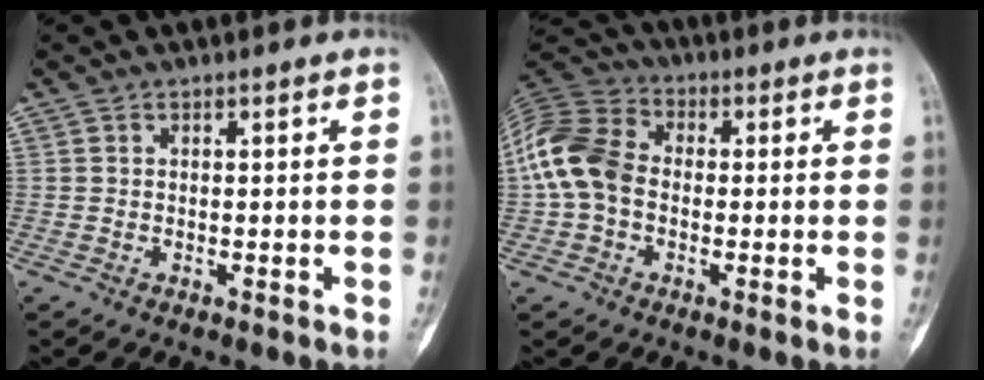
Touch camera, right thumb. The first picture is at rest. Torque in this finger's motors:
{"motor_torque": [-0.24, 1.24, 1.26, -0.08, 0.21]}